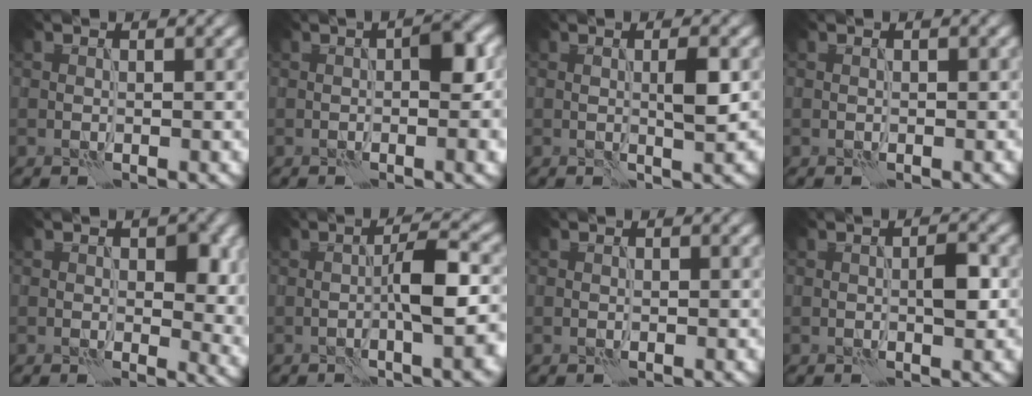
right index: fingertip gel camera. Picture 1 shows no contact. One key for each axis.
{"total": 4.3, "fx": -0.4, "fy": 1.0, "fz": 4.2, "tx": -0.061, "ty": 0.012, "tz": -0.012}
{"total": 2.3, "fx": 0.0, "fy": 0.2, "fz": 2.3, "tx": -0.042, "ty": 0.002, "tz": -0.001}
{"total": 0.0}
{"total": 4.1, "fx": 0.7, "fy": 2.2, "fz": 3.3, "tx": -0.031, "ty": -0.006, "tz": 0.012}
{"total": 5.7, "fx": -1.3, "fy": 0.8, "fz": 5.5, "tx": -0.089, "ty": 0.015, "tz": -0.027}
{"total": 0.0}
{"total": 2.3, "fx": -0.2, "fy": 0.6, "fz": 2.2, "tx": -0.036, "ty": 0.004, "tz": -0.005}